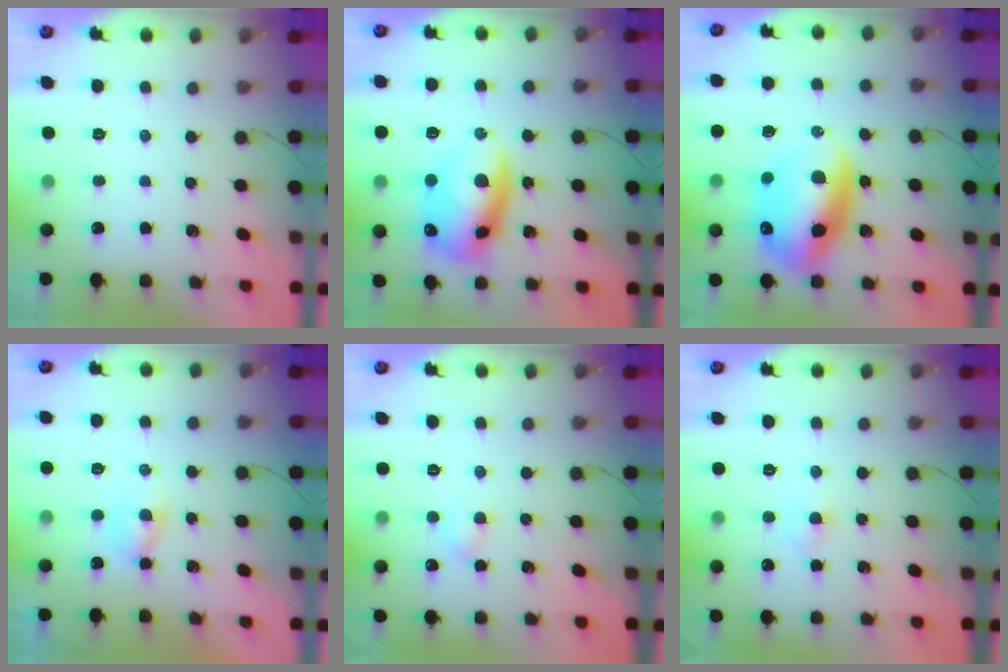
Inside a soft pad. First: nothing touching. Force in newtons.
{"total": 13.7, "press": 13.4, "slide": 2.9}
{"total": 18.5, "press": 17.9, "slide": 4.7}
{"total": 1.3, "press": 1.1, "slide": 0.7}
{"total": 3.0, "press": 2.8, "slide": 1.1}
{"total": 2.8, "press": 2.7, "slide": 1.0}